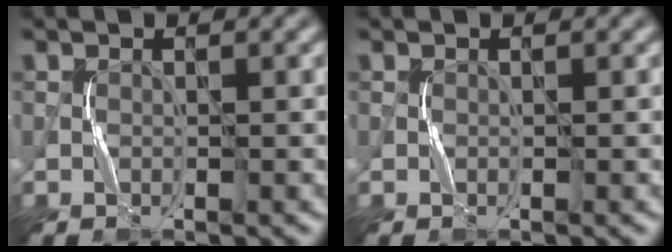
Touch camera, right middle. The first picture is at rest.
{"total": 0.0}